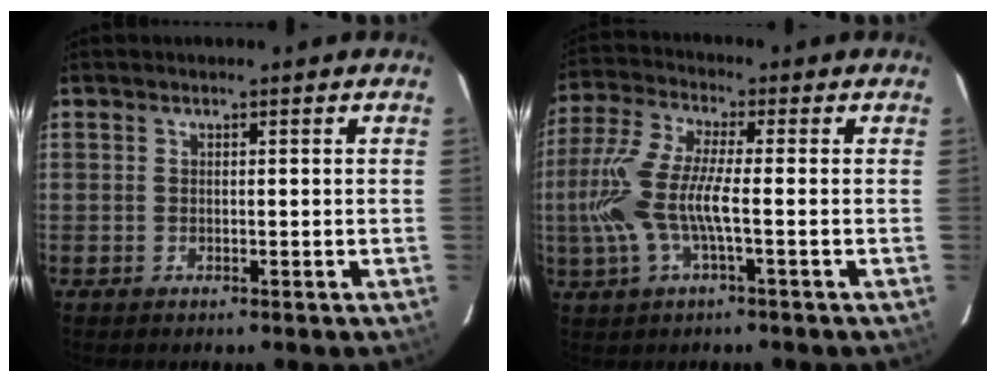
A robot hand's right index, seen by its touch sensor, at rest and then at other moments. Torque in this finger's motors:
{"motor_torque": [0.44, -0.12, 0.33, 0.19]}